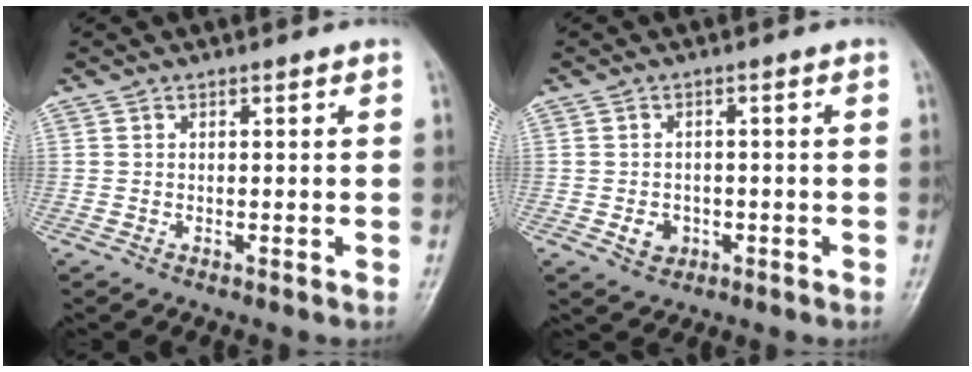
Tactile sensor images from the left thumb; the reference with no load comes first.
{"total": 3.2, "force": [-1.0, 2.7, 1.5], "torque": [-0.010, 0.004, -0.011]}